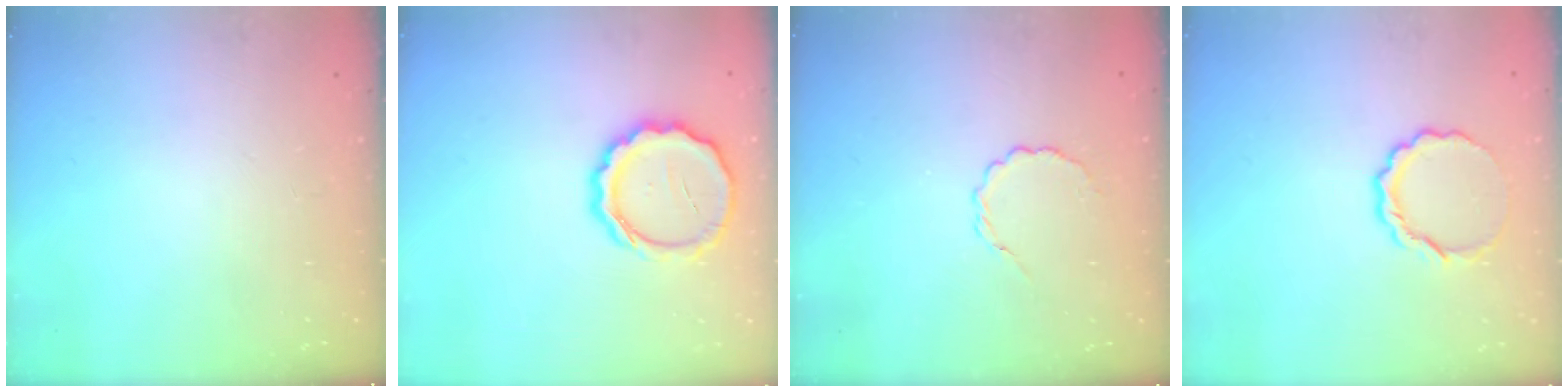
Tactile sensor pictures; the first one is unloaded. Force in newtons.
{"total": 12.5, "press": 12.2, "slide": 2.7}
{"total": 2.4, "press": 2.2, "slide": 0.9}
{"total": 6.8, "press": 6.7, "slide": 0.4}